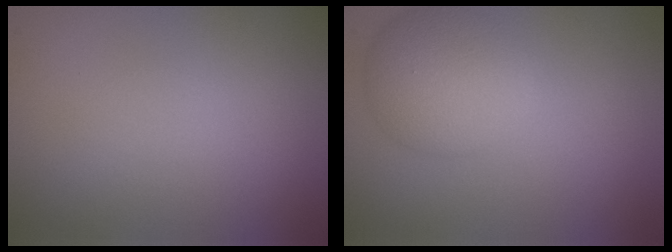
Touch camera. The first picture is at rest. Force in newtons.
{"total": 6.0, "press": 6.0, "slide": 0.1}